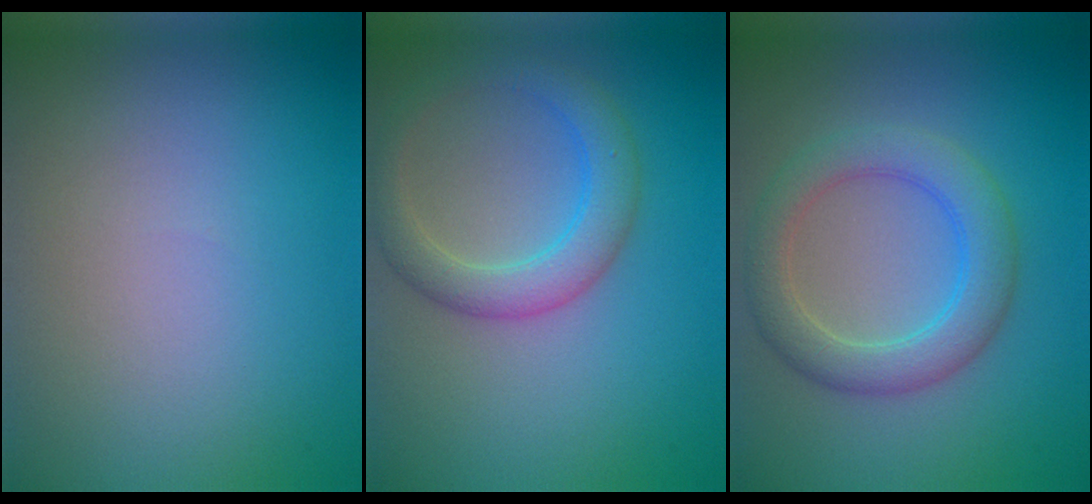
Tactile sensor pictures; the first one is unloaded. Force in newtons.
{"total": 3.9, "press": 3.9, "slide": 0.2}
{"total": 4.5, "press": 4.5, "slide": 0.1}